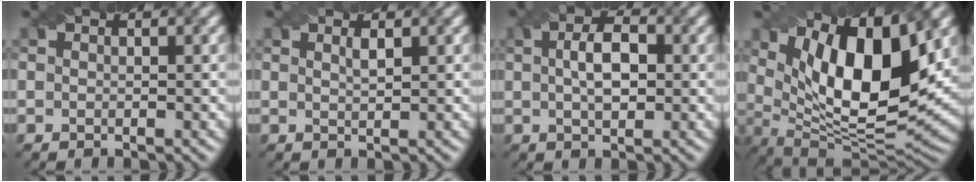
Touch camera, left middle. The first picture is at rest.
{"total": 0.8, "force": [0.4, 0.2, 0.7], "torque": [-0.011, 0.003, 0.007]}
{"total": 3.9, "force": [0.4, 2.0, 3.4], "torque": [-0.065, 0.007, 0.005]}
{"total": 13.6, "force": [4.7, 5.4, 11.6], "torque": [-0.186, -0.006, 0.082]}